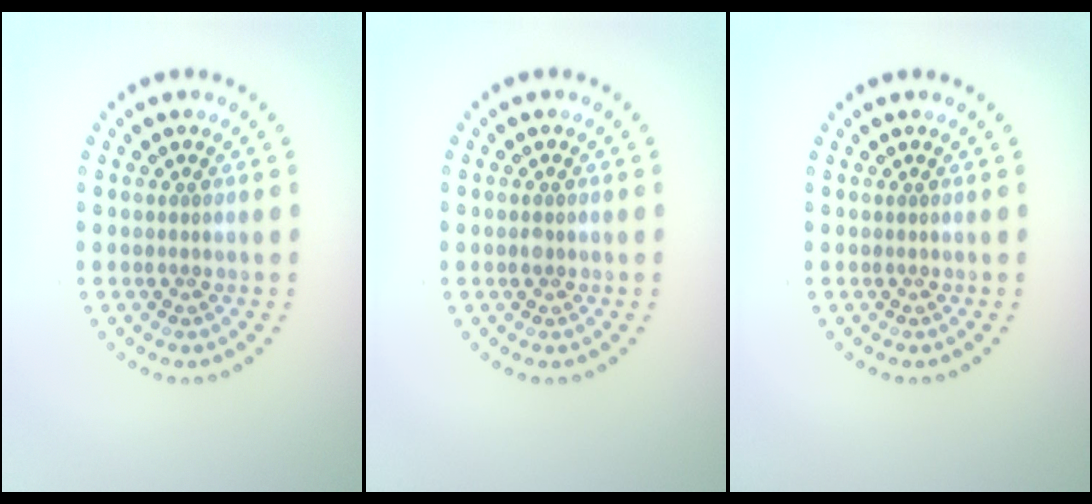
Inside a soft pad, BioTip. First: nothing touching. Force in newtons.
{"total": 0.8, "press": 0.8, "slide": 0.2}
{"total": 0.0}